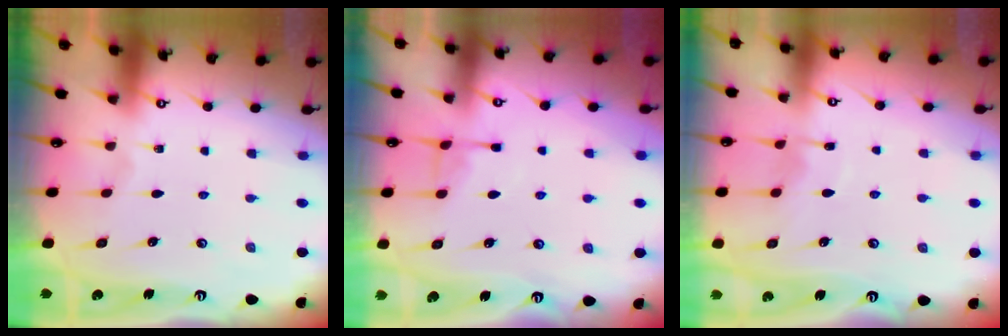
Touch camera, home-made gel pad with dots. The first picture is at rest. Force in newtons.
{"total": 4.2, "press": 4.1, "slide": 0.9}
{"total": 5.8, "press": 5.8, "slide": 0.5}